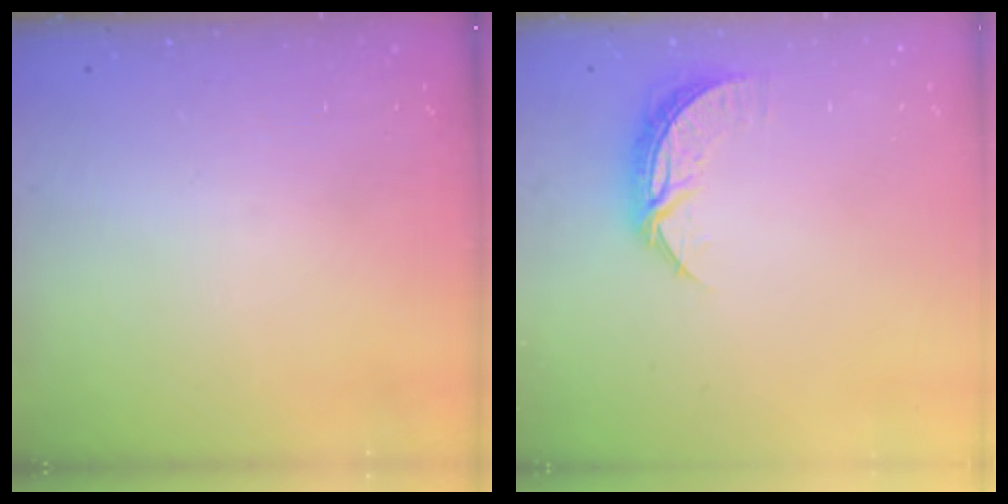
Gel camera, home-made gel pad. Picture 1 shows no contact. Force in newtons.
{"total": 6.8, "press": 6.8, "slide": 0.3}